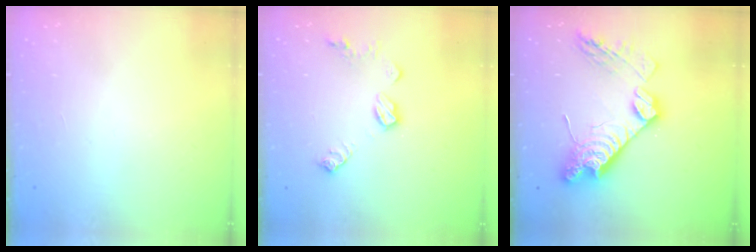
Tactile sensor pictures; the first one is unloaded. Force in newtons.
{"total": 9.0, "press": 9.0, "slide": 0.3}
{"total": 17.6, "press": 17.6, "slide": 1.3}